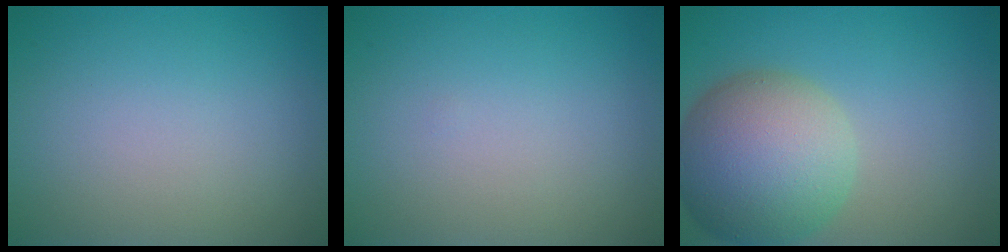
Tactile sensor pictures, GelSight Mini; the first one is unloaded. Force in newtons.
{"total": 0.0}
{"total": 9.8, "press": 9.8, "slide": 0.6}